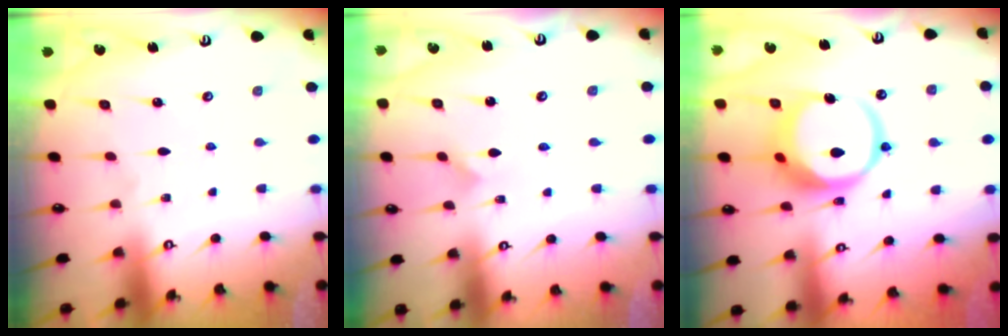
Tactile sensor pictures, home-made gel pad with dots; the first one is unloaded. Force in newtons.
{"total": 1.4, "press": 1.4, "slide": 0.2}
{"total": 13.3, "press": 13.1, "slide": 1.9}